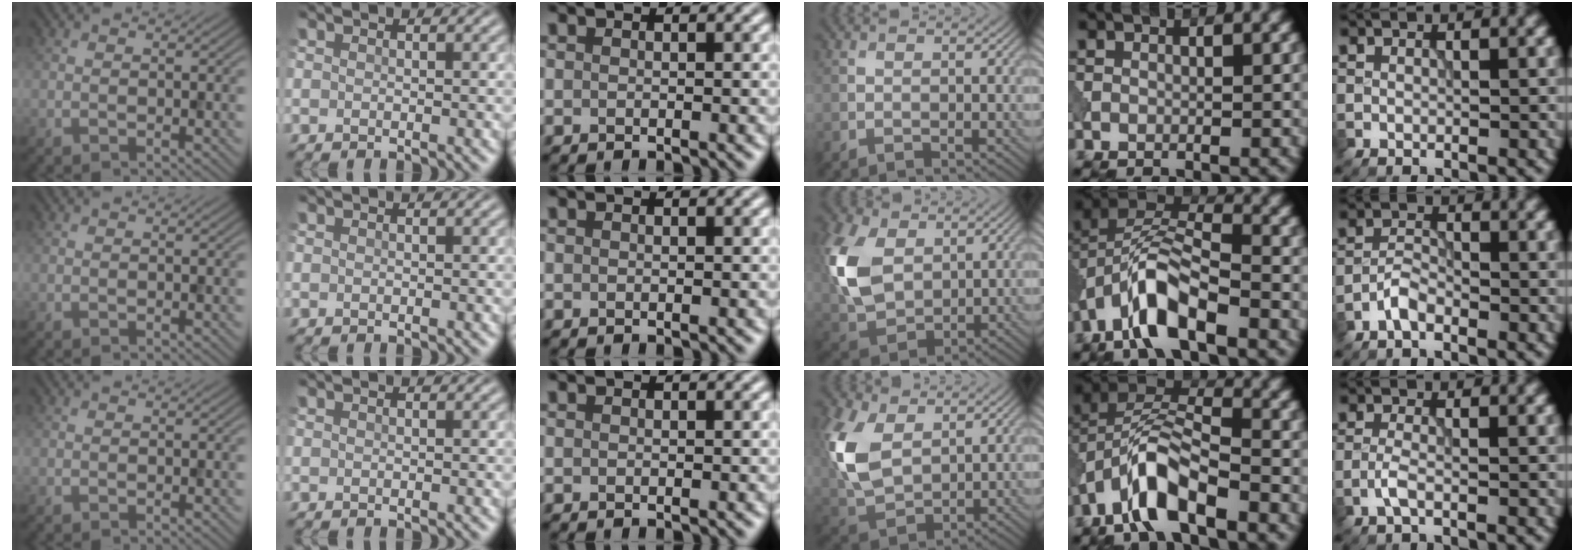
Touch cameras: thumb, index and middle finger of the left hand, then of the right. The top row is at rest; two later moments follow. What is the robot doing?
{"motion": "wipe", "object": "makeup brush"}